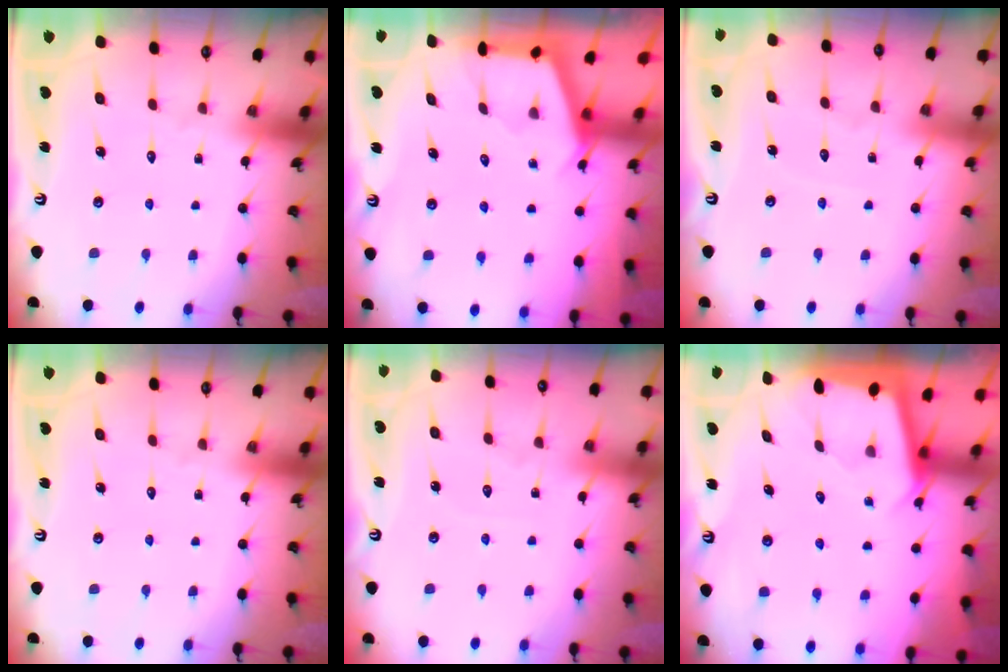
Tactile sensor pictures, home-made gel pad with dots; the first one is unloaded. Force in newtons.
{"total": 2.7, "press": 2.7, "slide": 0.4}
{"total": 2.6, "press": 2.6, "slide": 0.4}
{"total": 0.0}
{"total": 2.7, "press": 2.7, "slide": 0.4}
{"total": 2.0, "press": 2.0, "slide": 0.2}